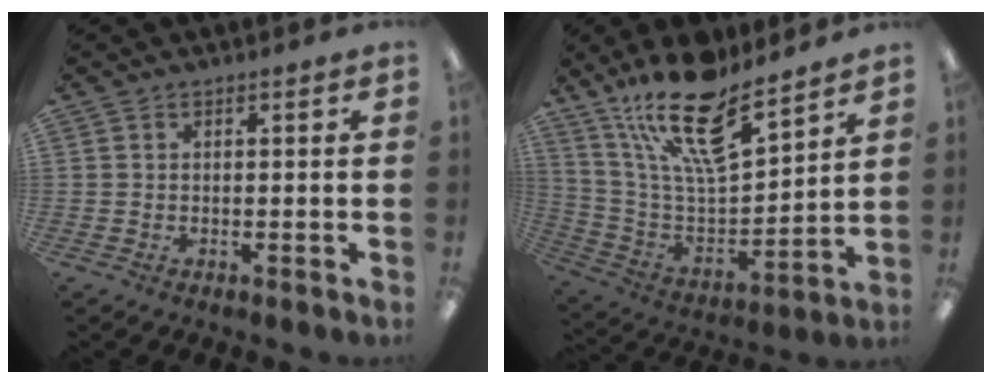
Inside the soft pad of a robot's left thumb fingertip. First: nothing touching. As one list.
[{"total": 20.6, "force": [15.1, 6.6, 12.3], "torque": [-0.221, -0.098, 0.263]}]